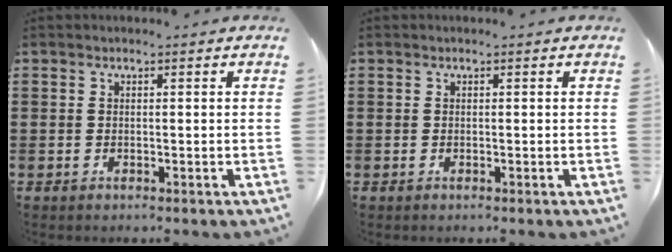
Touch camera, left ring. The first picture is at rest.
{"total": 0.0}